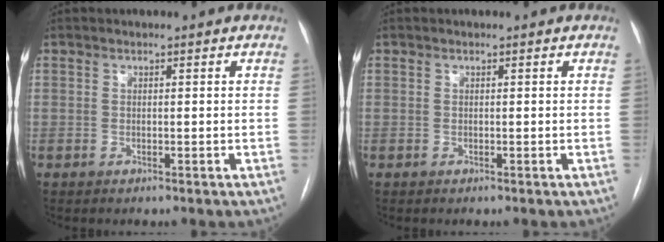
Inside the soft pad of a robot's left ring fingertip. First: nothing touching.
{"total": 0.0}